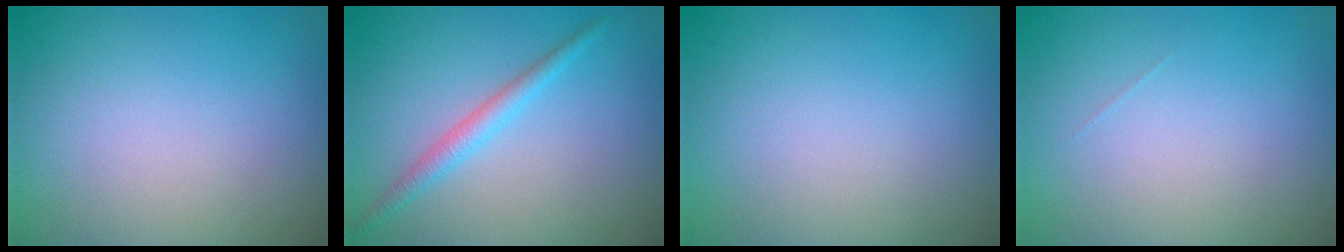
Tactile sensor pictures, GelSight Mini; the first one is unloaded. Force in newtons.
{"total": 2.0, "press": 2.0, "slide": 0.0}
{"total": 0.0}
{"total": 0.0}